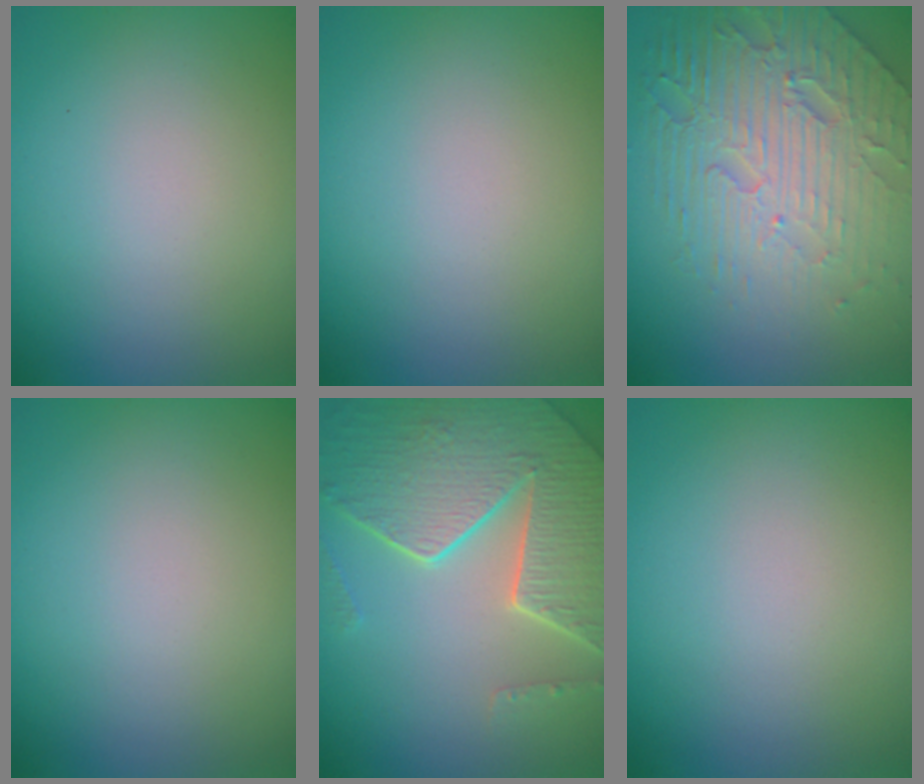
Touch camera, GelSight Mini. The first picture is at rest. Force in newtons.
{"total": 0.0}
{"total": 8.1, "press": 5.6, "slide": 5.9}
{"total": 0.0}
{"total": 7.9, "press": 5.7, "slide": 5.4}
{"total": 0.0}